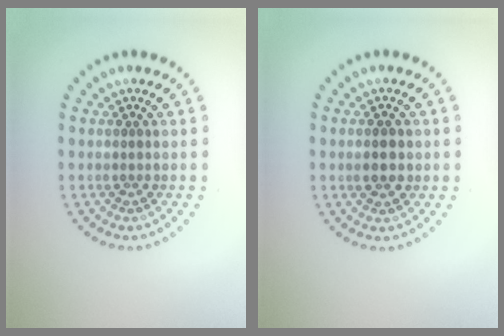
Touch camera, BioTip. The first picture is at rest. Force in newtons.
{"total": 2.6, "press": 2.5, "slide": 0.1}